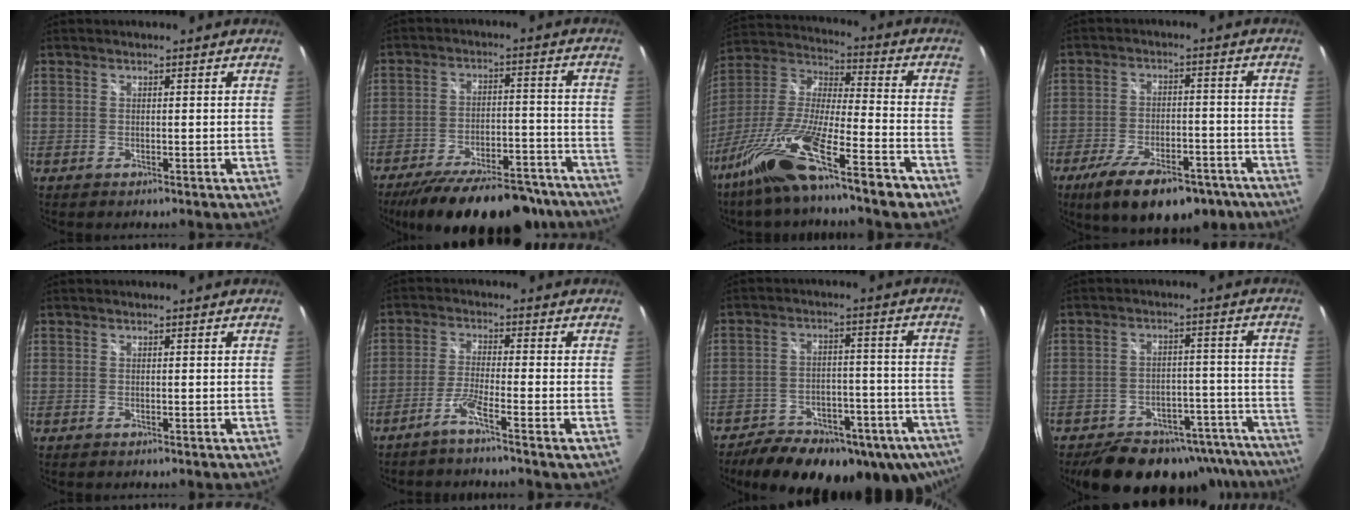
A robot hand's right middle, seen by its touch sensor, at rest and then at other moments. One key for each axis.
{"total": 24.1, "fx": -19.9, "fy": 7.7, "fz": 11.1, "tx": -0.197, "ty": -0.011, "tz": -0.266}
{"total": 20.4, "fx": -13.9, "fy": 1.7, "fz": 14.8, "tx": -0.278, "ty": -0.039, "tz": -0.253}
{"total": 16.8, "fx": -11.4, "fy": 6.8, "fz": 10.3, "tx": -0.193, "ty": -0.023, "tz": -0.166}
{"total": 0.0}
{"total": 4.2, "fx": -2.7, "fy": -0.9, "fz": 3.0, "tx": -0.080, "ty": 0.000, "tz": -0.056}
{"total": 26.0, "fx": -18.5, "fy": 12.0, "fz": 13.9, "tx": -0.239, "ty": -0.011, "tz": -0.228}
{"total": 21.7, "fx": -17.4, "fy": 10.0, "fz": 8.3, "tx": -0.146, "ty": 0.030, "tz": -0.205}